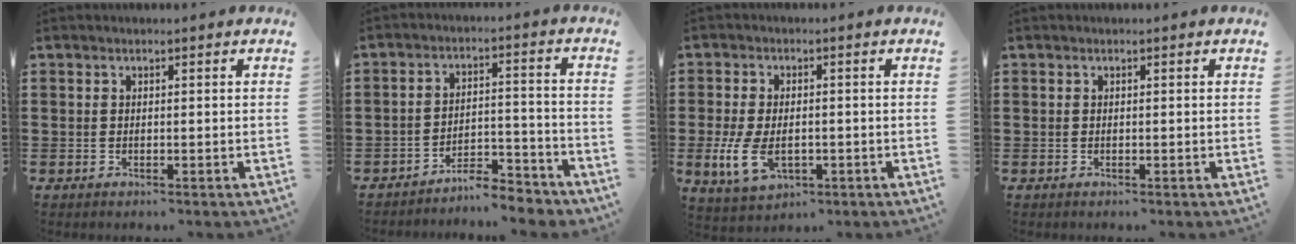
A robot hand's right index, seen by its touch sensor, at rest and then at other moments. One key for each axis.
{"total": 5.9, "fx": -5.7, "fy": 0.8, "fz": 1.3, "tx": -0.019, "ty": 0.017, "tz": -0.113}
{"total": 6.5, "fx": -1.3, "fy": 3.8, "fz": 5.1, "tx": -0.124, "ty": -0.005, "tz": -0.028}
{"total": 0.0}